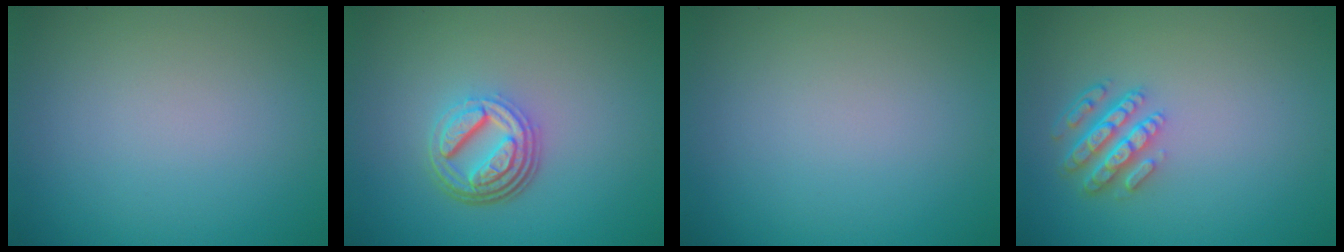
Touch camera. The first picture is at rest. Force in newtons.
{"total": 4.9, "press": 3.5, "slide": 3.4}
{"total": 0.0}
{"total": 4.3, "press": 3.3, "slide": 2.8}